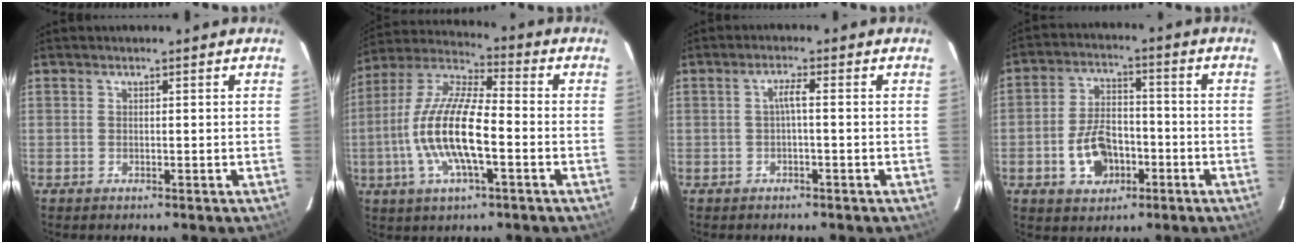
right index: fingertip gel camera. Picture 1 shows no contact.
{"total": 15.9, "force": [-3.7, 4.6, 14.8], "torque": [-0.295, -0.003, -0.078]}
{"total": 1.9, "force": [-0.5, 0.0, 1.8], "torque": [-0.037, 0.005, -0.008]}
{"total": 9.7, "force": [-3.6, 6.3, 6.4], "torque": [-0.132, 0.015, -0.051]}